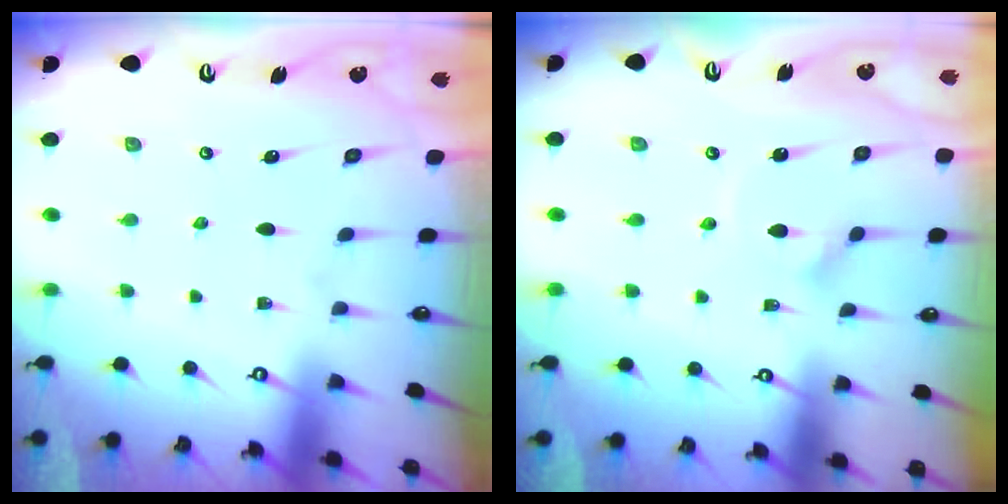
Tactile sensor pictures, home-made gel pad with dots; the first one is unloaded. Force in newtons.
{"total": 2.2, "press": 2.2, "slide": 0.1}